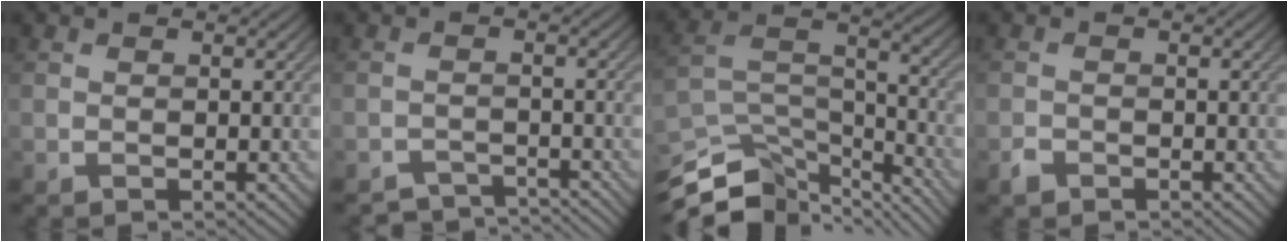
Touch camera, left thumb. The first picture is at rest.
{"total": 3.4, "force": [-3.4, 0.4, 0.2], "torque": [-0.003, -0.002, -0.053]}
{"total": 12.5, "force": [-10.2, 4.5, 5.6], "torque": [-0.140, -0.008, -0.162]}
{"total": 1.1, "force": [-0.9, 0.5, 0.2], "torque": [-0.004, 0.001, -0.023]}